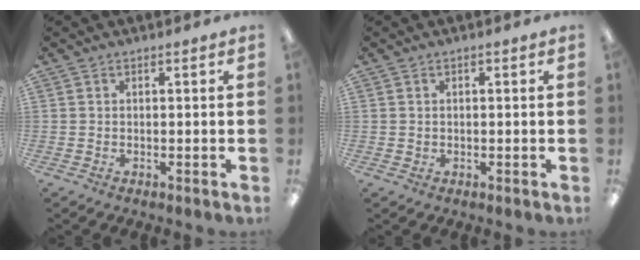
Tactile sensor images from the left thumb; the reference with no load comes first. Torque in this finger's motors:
{"motor_torque": [-0.43, 0.03, 0.10, -0.28, 0.00]}